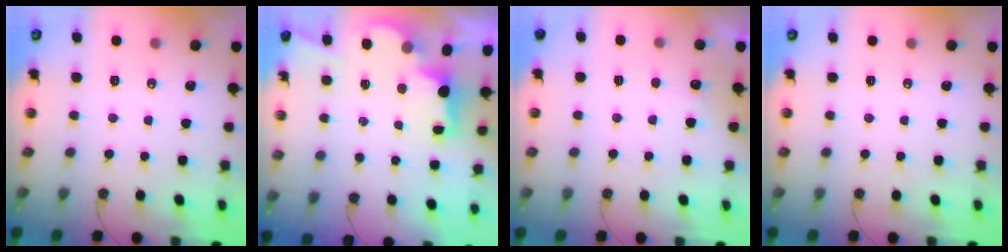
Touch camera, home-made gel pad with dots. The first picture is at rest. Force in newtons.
{"total": 2.5, "press": 2.4, "slide": 0.7}
{"total": 4.2, "press": 4.0, "slide": 1.3}
{"total": 0.0}